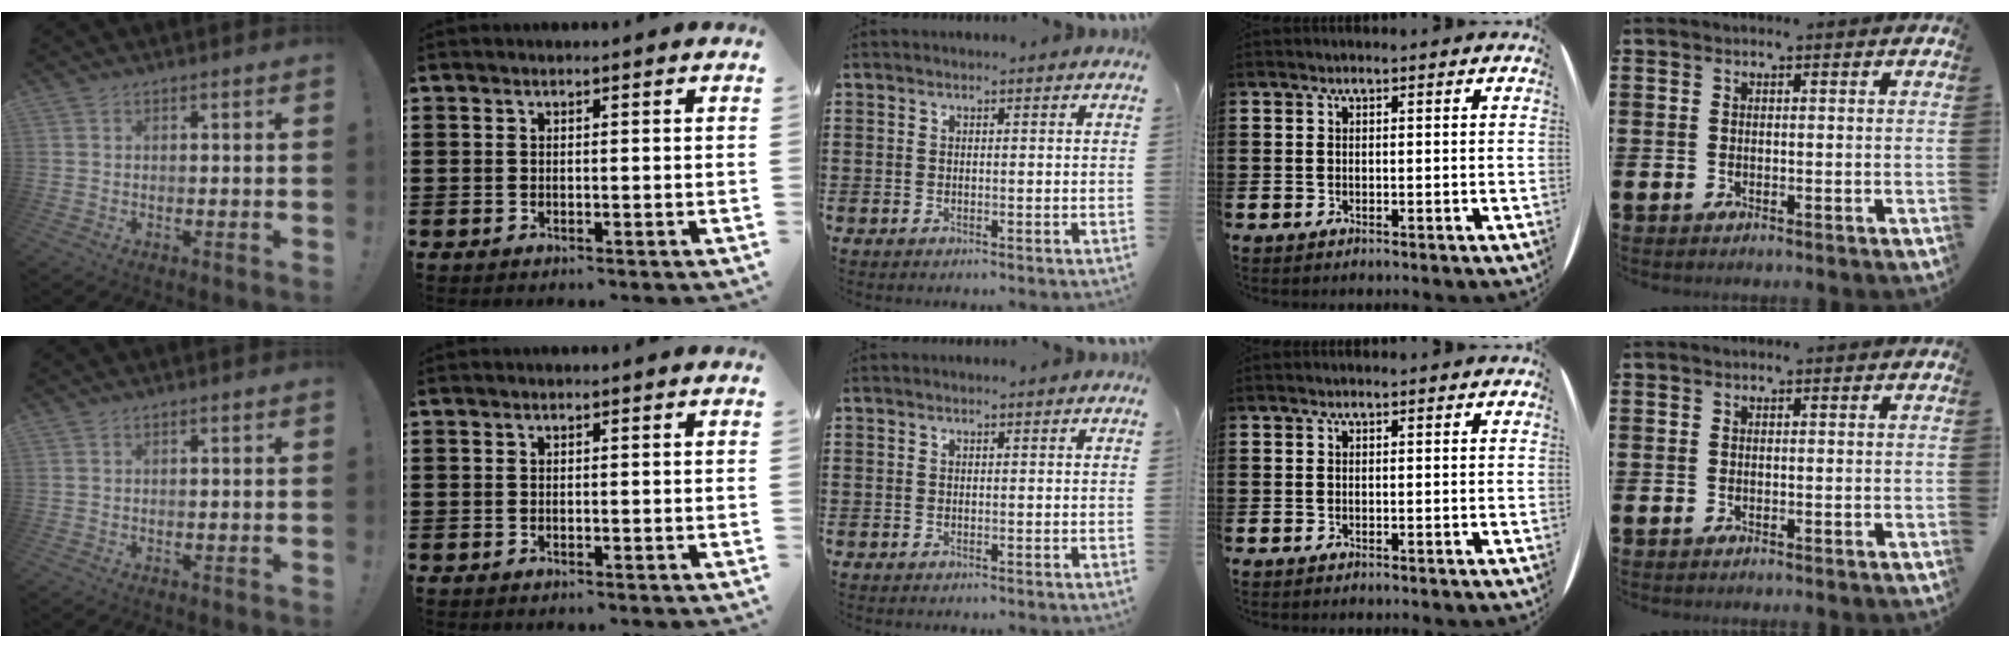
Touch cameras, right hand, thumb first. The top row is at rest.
{}